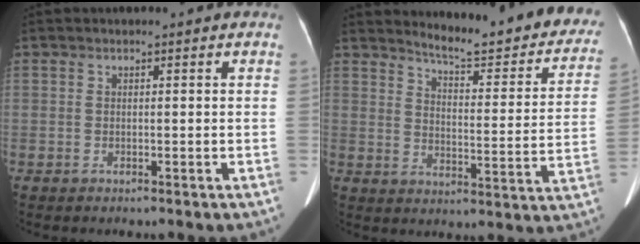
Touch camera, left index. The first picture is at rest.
{"total": 19.6, "force": [17.7, 3.2, 7.8], "torque": [-0.085, -0.072, 0.208]}